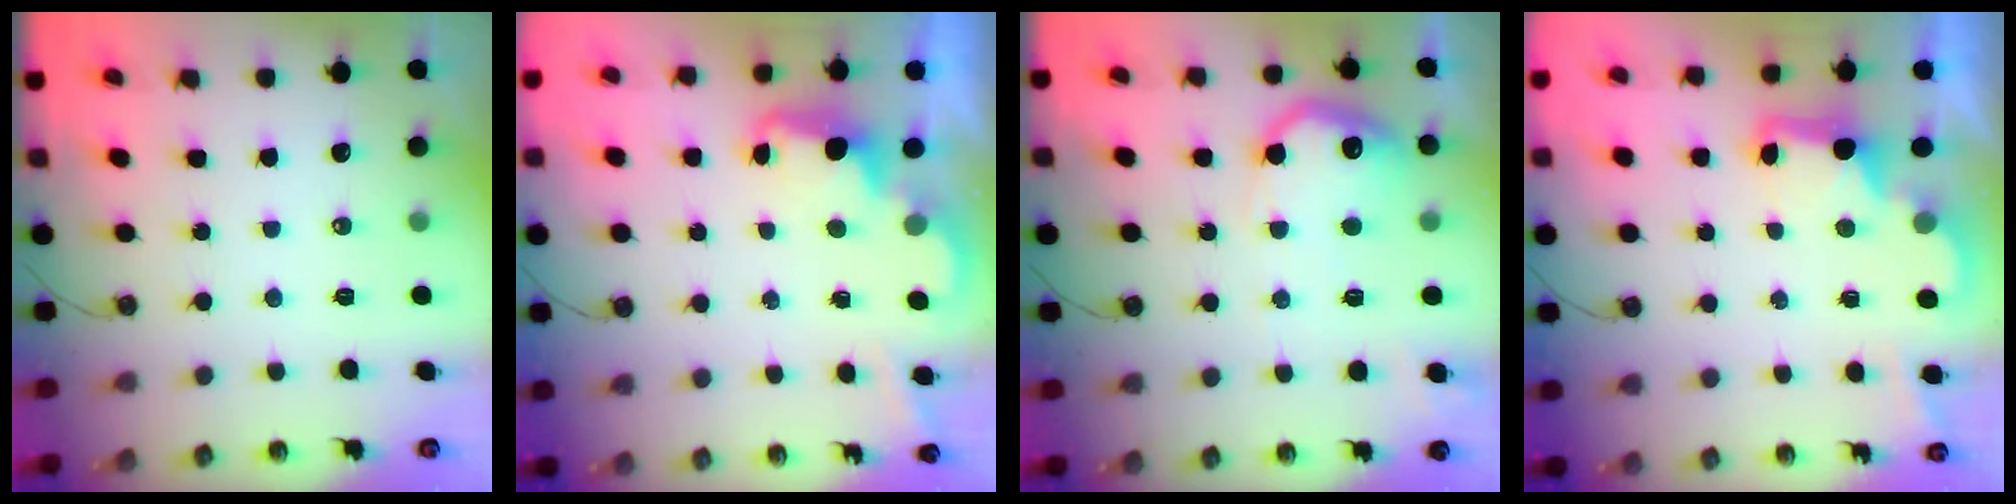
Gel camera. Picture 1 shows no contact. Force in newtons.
{"total": 2.5, "press": 2.5, "slide": 0.5}
{"total": 15.5, "press": 15.5, "slide": 1.1}
{"total": 3.0, "press": 2.9, "slide": 0.6}